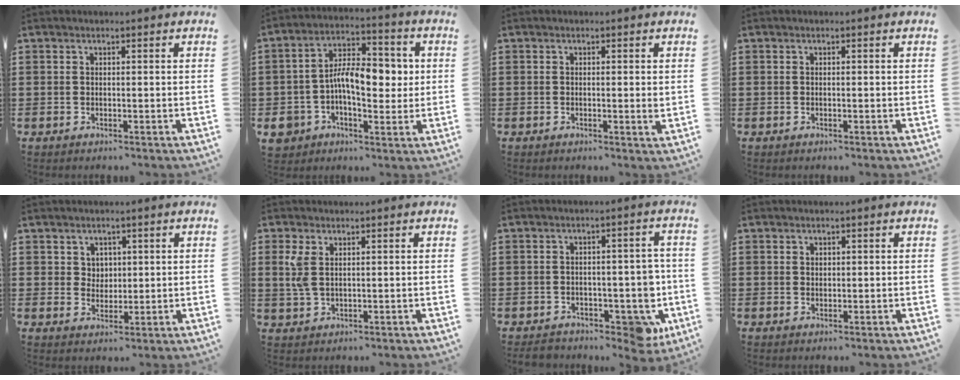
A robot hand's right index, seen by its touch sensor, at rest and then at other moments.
{"total": 10.8, "force": [0.1, 6.9, 8.4], "torque": [-0.150, 0.016, 0.002]}
{"total": 1.1, "force": [0.0, 0.2, 1.1], "torque": [-0.021, -0.001, 0.000]}
{"total": 0.0}
{"total": 2.5, "force": [1.4, 2.1, 0.3], "torque": [-0.015, 0.009, 0.025]}
{"total": 3.7, "force": [1.2, 1.8, 3.0], "torque": [-0.078, 0.001, 0.017]}
{"total": 6.7, "force": [-3.1, 4.0, 4.4], "torque": [-0.058, 0.011, -0.055]}
{"total": 0.6, "force": [0.4, 0.4, -0.1], "torque": [0.000, 0.002, 0.009]}